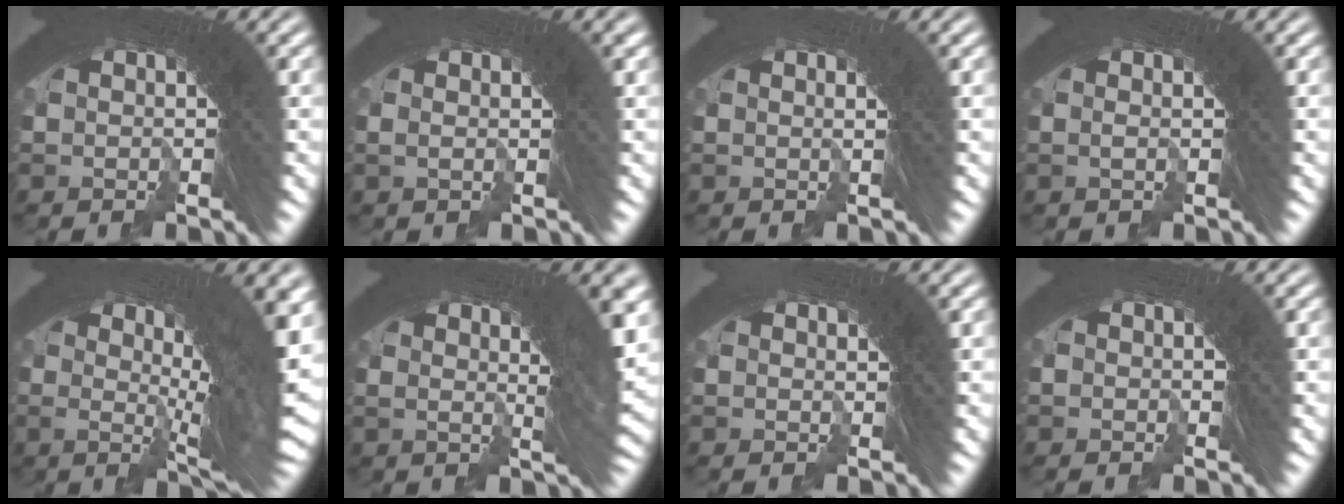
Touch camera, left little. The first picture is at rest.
{"total": 2.4, "force": [0.8, 1.6, 1.7], "torque": [-0.029, 0.015, 0.004]}
{"total": 1.9, "force": [0.6, 1.0, 1.5], "torque": [-0.030, 0.007, 0.004]}
{"total": 1.9, "force": [0.6, 1.2, 1.3], "torque": [-0.020, 0.013, 0.002]}
{"total": 11.7, "force": [0.7, 5.0, 10.5], "torque": [-0.132, 0.019, 0.005]}
{"total": 8.0, "force": [2.3, 4.1, 6.5], "torque": [-0.091, 0.021, 0.019]}
{"total": 1.2, "force": [-1.1, 0.4, 0.0], "torque": [-0.014, -0.019, -0.013]}
{"total": 1.1, "force": [-0.7, -0.2, -0.8], "torque": [0.008, -0.007, -0.008]}